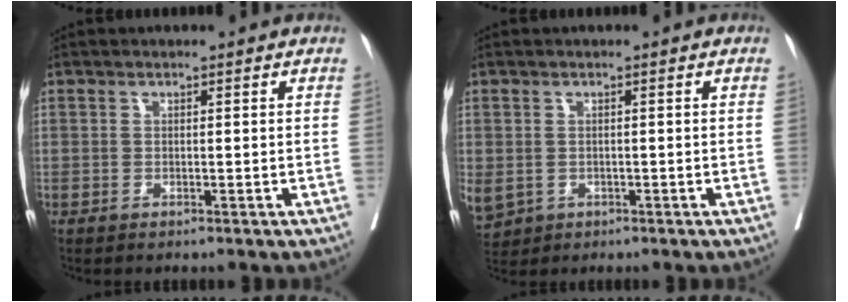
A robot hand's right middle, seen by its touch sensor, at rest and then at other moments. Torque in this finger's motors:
{"motor_torque": [0.12, -0.19, 0.66, 0.15]}